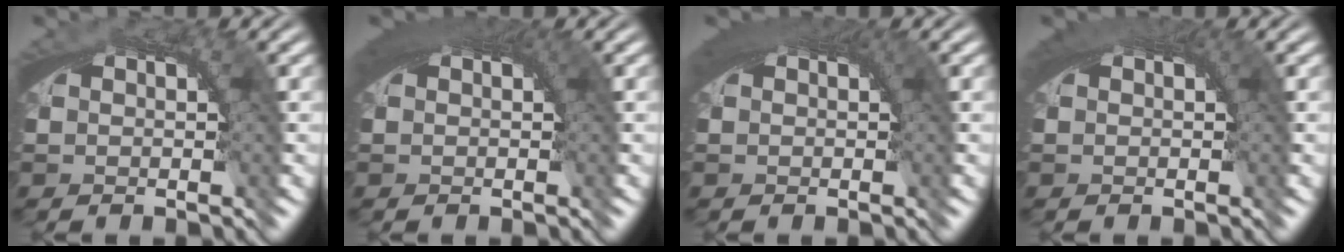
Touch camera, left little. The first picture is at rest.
{"total": 2.9, "force": [0.7, 1.6, 2.4], "torque": [-0.038, -0.007, 0.013]}
{"total": 2.9, "force": [0.8, 1.5, 2.3], "torque": [-0.038, -0.007, 0.014]}
{"total": 2.0, "force": [0.6, 1.2, 1.5], "torque": [-0.025, -0.005, 0.009]}